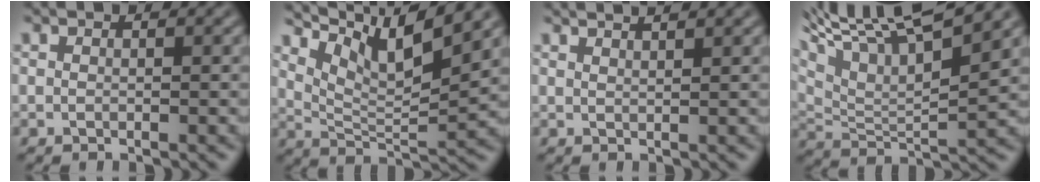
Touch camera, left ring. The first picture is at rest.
{"total": 8.3, "force": [5.5, 1.7, 6.0], "torque": [-0.120, 0.004, 0.109]}
{"total": 2.8, "force": [2.3, 0.7, 1.3], "torque": [-0.010, 0.029, 0.017]}
{"total": 12.9, "force": [8.1, 3.6, 9.3], "torque": [-0.190, 0.040, 0.134]}